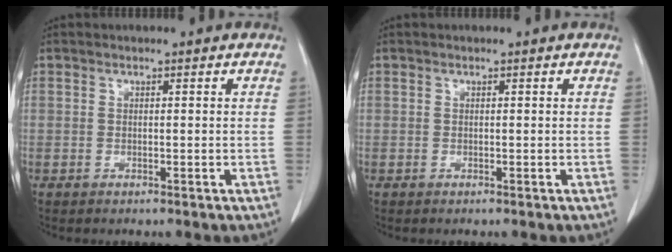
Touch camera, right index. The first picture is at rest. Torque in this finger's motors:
{"motor_torque": [0.00, 0.00, 0.00, 0.00]}